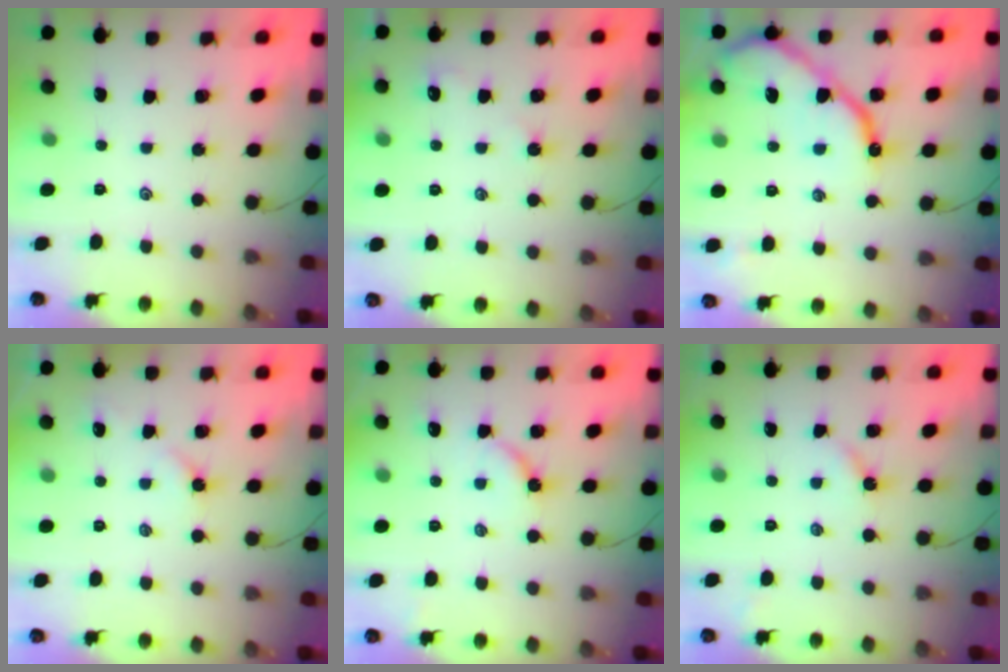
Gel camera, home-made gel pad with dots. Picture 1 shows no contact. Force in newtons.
{"total": 1.9, "press": 1.8, "slide": 0.4}
{"total": 10.9, "press": 10.9, "slide": 0.9}
{"total": 4.7, "press": 4.6, "slide": 0.5}
{"total": 5.0, "press": 5.0, "slide": 0.6}
{"total": 2.8, "press": 2.8, "slide": 0.3}